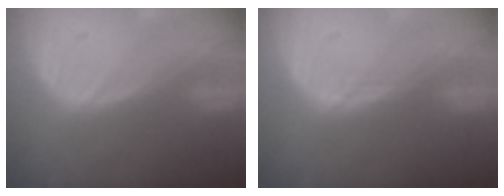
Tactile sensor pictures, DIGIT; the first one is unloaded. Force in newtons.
{"total": 1.0, "press": 0.7, "slide": 0.7}